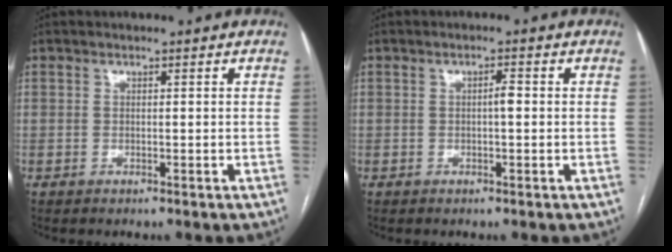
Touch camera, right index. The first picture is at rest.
{"total": 1.4, "force": [-0.1, 0.3, 1.4], "torque": [-0.021, 0.004, -0.001]}